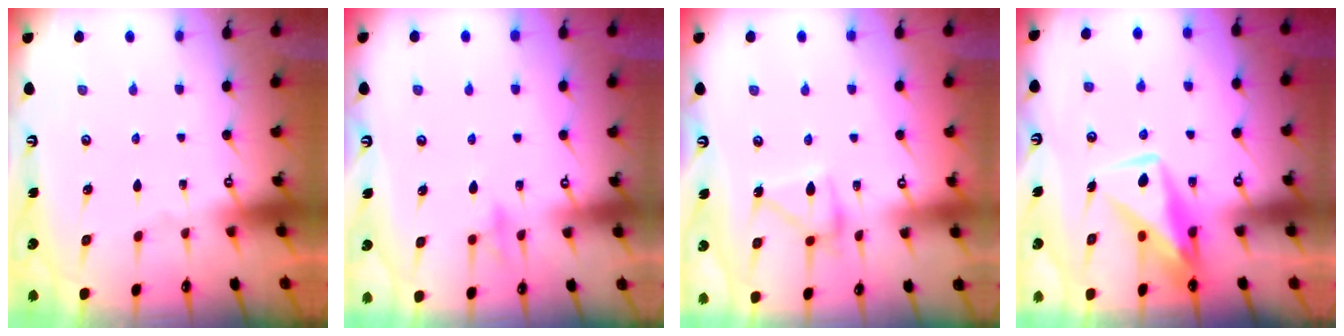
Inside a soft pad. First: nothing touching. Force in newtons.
{"total": 9.0, "press": 9.0, "slide": 0.8}
{"total": 13.5, "press": 13.5, "slide": 0.8}
{"total": 11.4, "press": 11.4, "slide": 0.9}